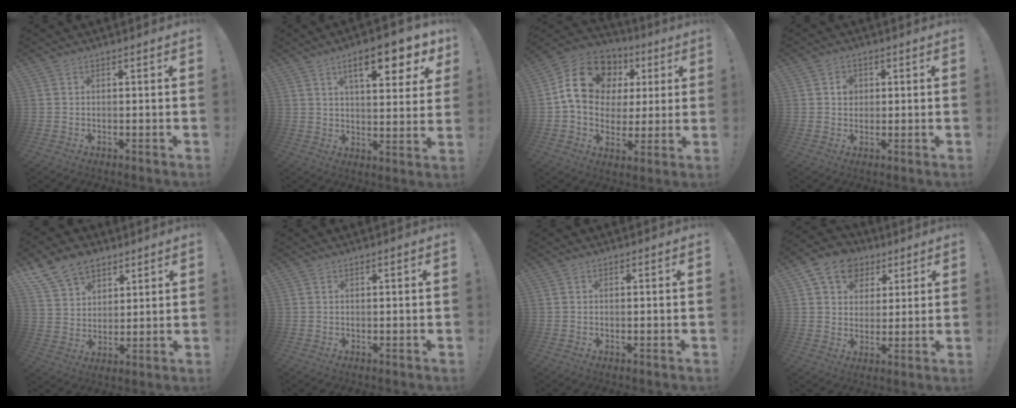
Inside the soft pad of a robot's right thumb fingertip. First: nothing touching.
{"total": 12.9, "force": [6.6, 3.8, 10.4], "torque": [-0.148, -0.027, 0.102]}
{"total": 17.9, "force": [5.1, 14.3, 9.4], "torque": [-0.133, -0.003, 0.111]}
{"total": 3.2, "force": [0.5, 2.8, 1.4], "torque": [-0.002, -0.004, 0.002]}
{"total": 12.3, "force": [8.1, 8.3, 4.2], "torque": [-0.072, -0.048, 0.159]}
{"total": 0.7, "force": [0.4, -0.1, 0.5], "torque": [-0.007, -0.001, 0.006]}
{"total": 0.0}
{"total": 12.2, "force": [6.0, 9.4, 5.1], "torque": [-0.076, -0.027, 0.117]}